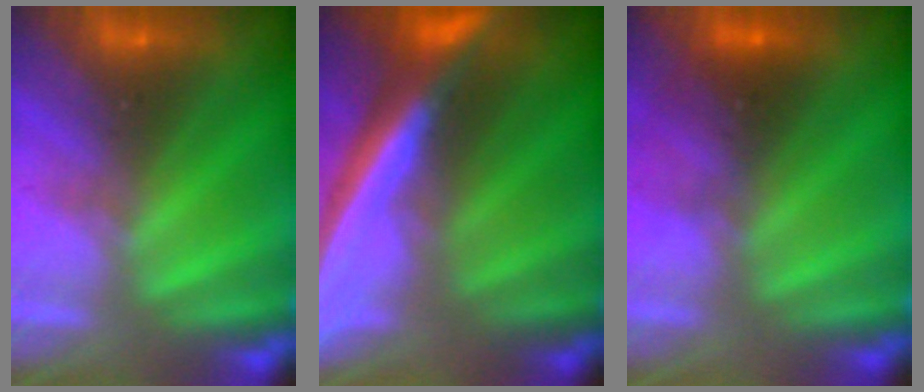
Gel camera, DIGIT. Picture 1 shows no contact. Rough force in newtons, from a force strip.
{"total": 5.9}
{"total": 2.7}